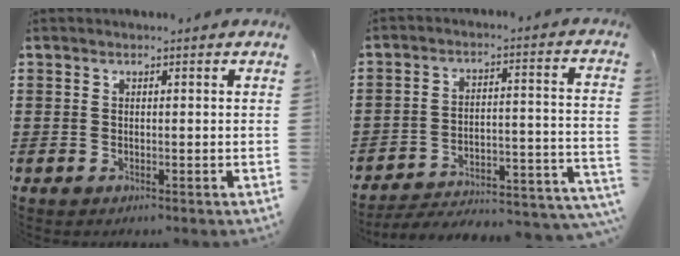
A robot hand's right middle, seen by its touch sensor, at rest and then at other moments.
{"total": 4.3, "force": [-3.9, 1.0, 1.4], "torque": [-0.025, -0.002, -0.083]}